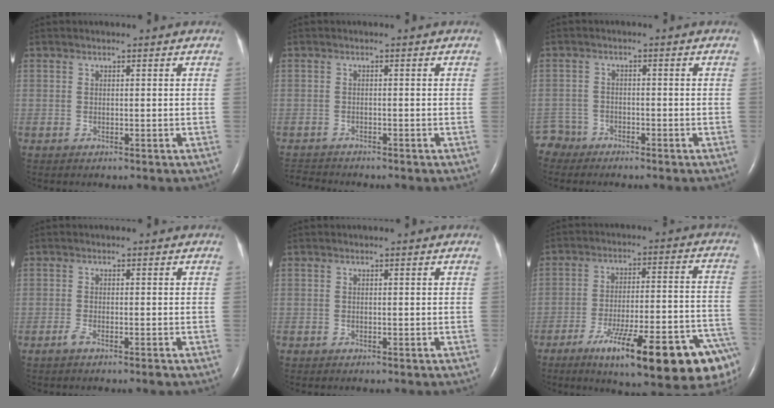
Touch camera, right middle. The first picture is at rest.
{"total": 2.9, "force": [-2.9, 0.1, 0.2], "torque": [-0.006, -0.015, -0.049]}
{"total": 3.4, "force": [-2.9, 1.4, -1.1], "torque": [0.023, 0.000, -0.061]}
{"total": 1.6, "force": [-1.1, -0.1, 1.1], "torque": [-0.027, -0.004, -0.025]}
{"total": 0.0}
{"total": 22.7, "force": [-13.5, 3.0, 18.1], "torque": [-0.180, 0.004, -0.198]}